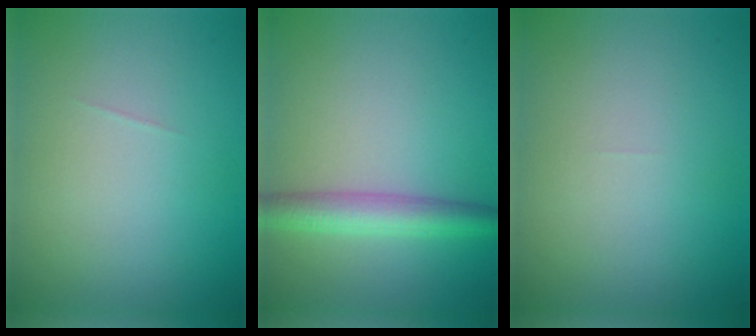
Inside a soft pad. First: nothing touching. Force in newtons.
{"total": 4.0, "press": 4.0, "slide": 0.1}
{"total": 0.0}